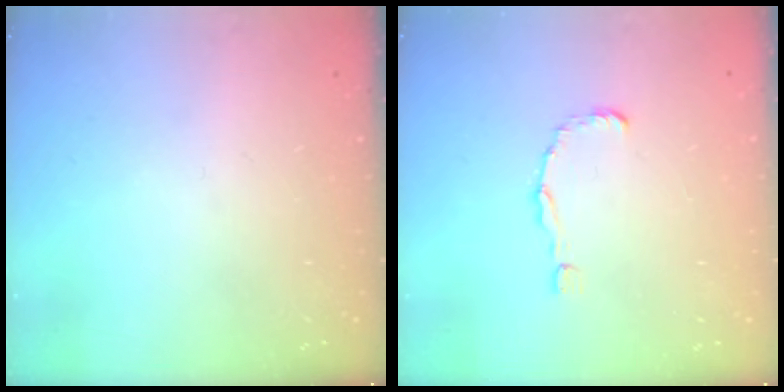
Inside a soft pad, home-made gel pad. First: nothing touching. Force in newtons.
{"total": 1.5, "press": 1.5, "slide": 0.0}